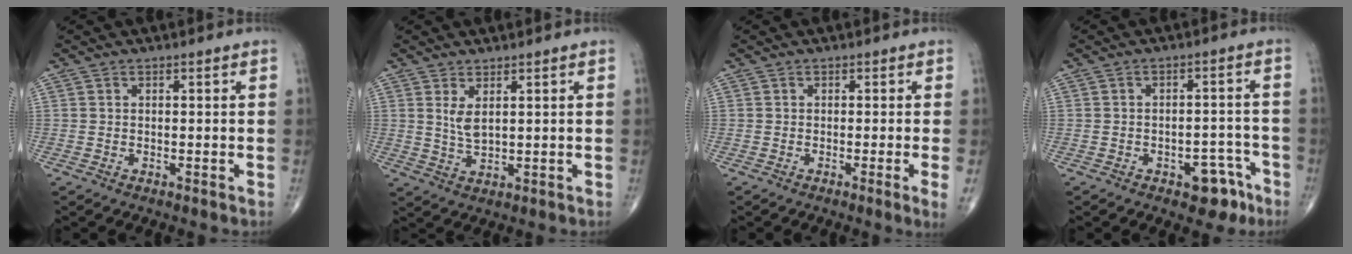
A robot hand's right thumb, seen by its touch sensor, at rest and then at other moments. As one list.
[{"total": 3.4, "force": [1.3, 1.3, 2.9], "torque": [-0.054, -0.018, 0.033]}, {"total": 2.3, "force": [-0.6, -0.4, 2.2], "torque": [-0.038, -0.008, -0.011]}, {"total": 6.8, "force": [-3.9, 3.8, 4.1], "torque": [-0.025, 0.038, -0.046]}]